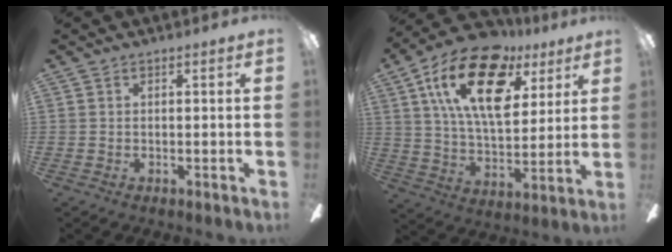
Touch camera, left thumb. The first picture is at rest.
{"total": 22.7, "force": [11.2, 11.8, 15.9], "torque": [-0.285, -0.033, 0.189]}